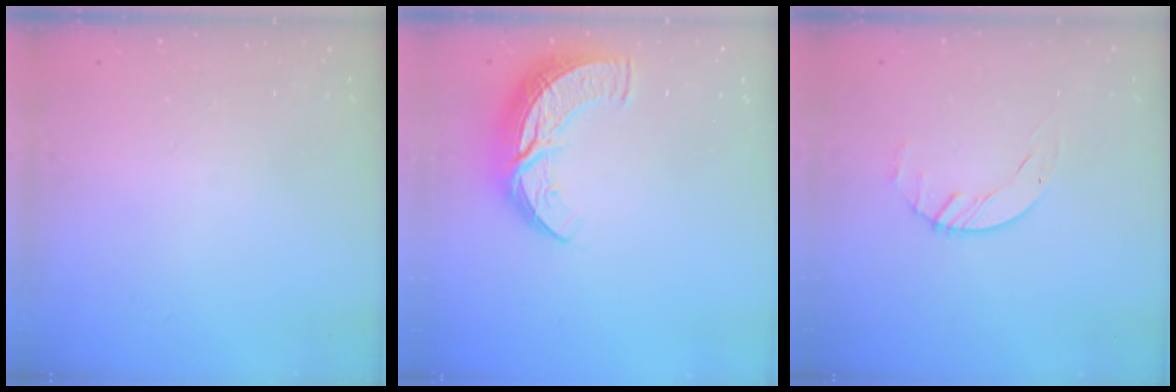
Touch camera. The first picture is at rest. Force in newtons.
{"total": 10.9, "press": 10.9, "slide": 0.8}
{"total": 1.4, "press": 1.4, "slide": 0.2}